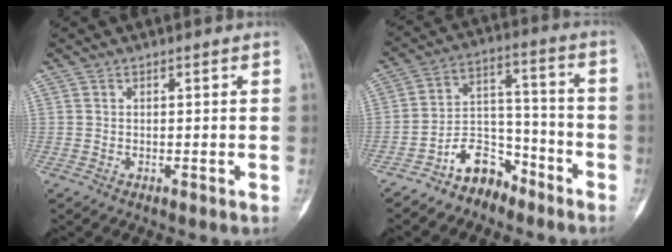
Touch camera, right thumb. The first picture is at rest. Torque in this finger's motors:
{"motor_torque": [1.23, 0.39, 0.60, -0.65, 0.07]}